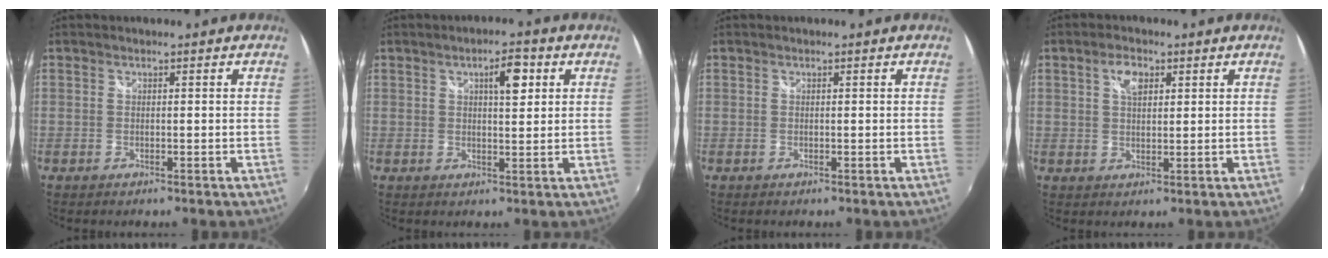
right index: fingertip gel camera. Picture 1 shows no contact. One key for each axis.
{"total": 5.0, "fx": 1.9, "fy": 1.6, "fz": 4.3, "tx": -0.063, "ty": 0.010, "tz": 0.029}
{"total": 0.0}
{"total": 4.0, "fx": 1.7, "fy": 2.1, "fz": 2.9, "tx": -0.050, "ty": 0.008, "tz": 0.030}